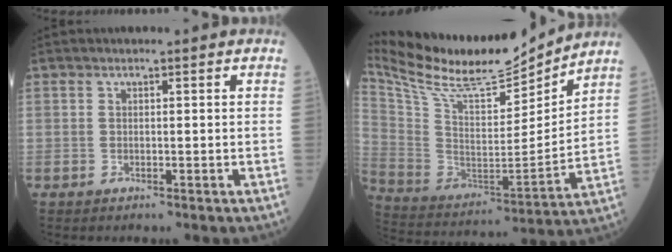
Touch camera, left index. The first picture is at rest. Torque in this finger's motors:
{"motor_torque": [0.94, -1.20, 0.09, 0.05]}